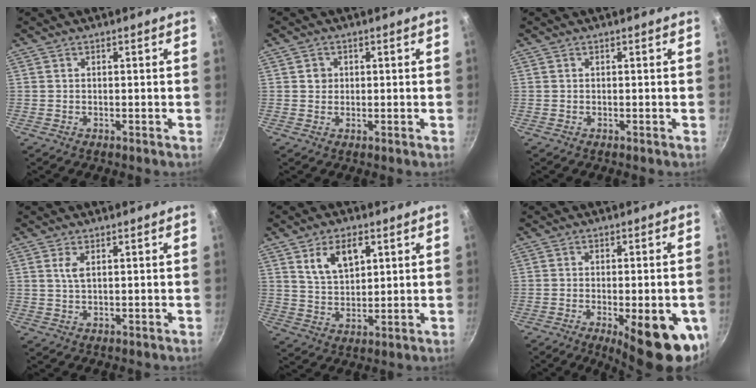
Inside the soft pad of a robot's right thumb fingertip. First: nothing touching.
{"total": 1.9, "force": [0.3, 1.8, 0.5], "torque": [0.000, 0.002, 0.003]}
{"total": 0.0}
{"total": 3.1, "force": [1.1, 1.5, 2.5], "torque": [-0.048, -0.004, 0.022]}
{"total": 8.6, "force": [3.8, 5.0, 5.9], "torque": [-0.086, -0.016, 0.075]}
{"total": 15.9, "force": [-5.5, 5.1, 14.0], "torque": [-0.153, 0.005, -0.067]}